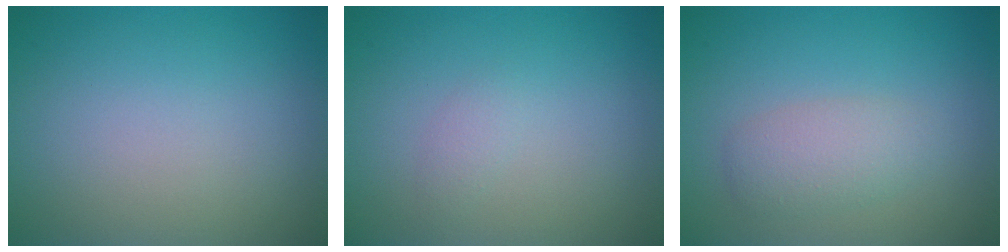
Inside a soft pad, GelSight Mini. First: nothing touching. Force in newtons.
{"total": 0.8, "press": 0.8, "slide": 0.0}
{"total": 2.6, "press": 2.6, "slide": 0.3}